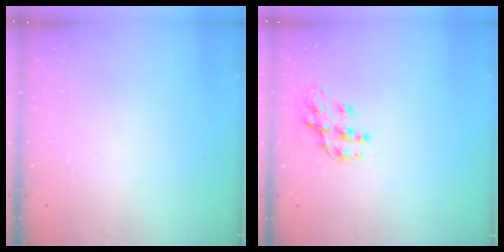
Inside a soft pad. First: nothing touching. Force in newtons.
{"total": 13.0, "press": 13.0, "slide": 1.0}